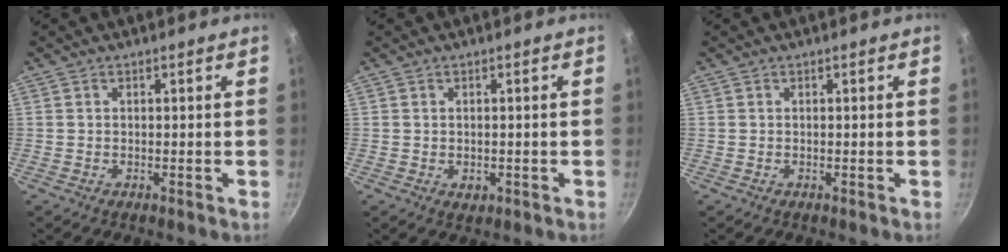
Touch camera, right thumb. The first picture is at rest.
{"total": 1.7, "force": [-0.4, 1.3, 1.1], "torque": [-0.016, -0.001, -0.002]}
{"total": 0.0}